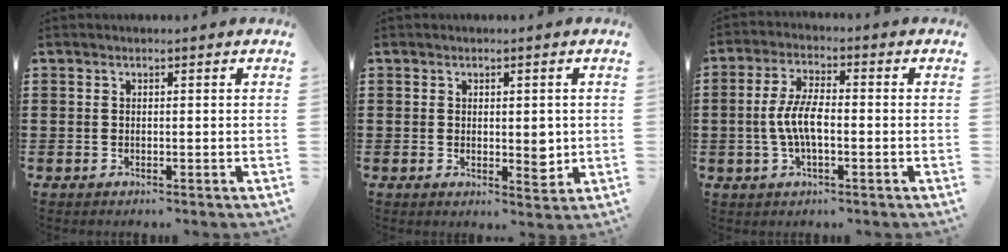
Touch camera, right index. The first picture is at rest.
{"total": 3.5, "force": [0.1, 1.8, 3.0], "torque": [-0.041, 0.000, -0.002]}
{"total": 6.2, "force": [-0.9, 2.3, 5.6], "torque": [-0.135, -0.005, -0.026]}